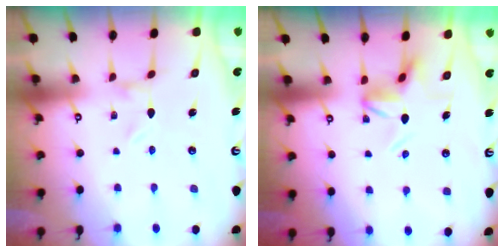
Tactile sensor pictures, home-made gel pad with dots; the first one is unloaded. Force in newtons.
{"total": 5.0, "press": 5.0, "slide": 0.4}